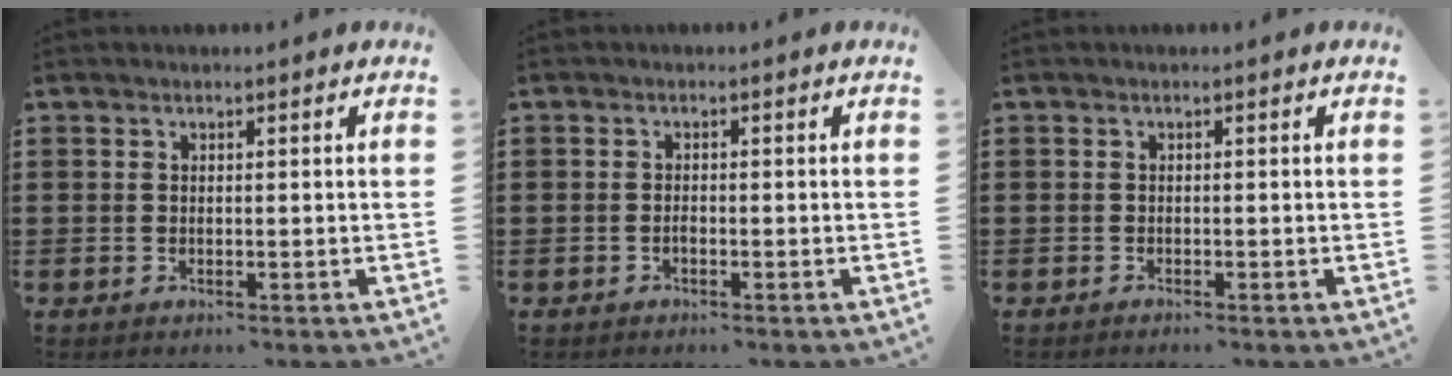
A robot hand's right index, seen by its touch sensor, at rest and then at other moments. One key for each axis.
{"total": 0.7, "fx": -0.5, "fy": 0.4, "fz": 0.4, "tx": -0.008, "ty": -0.002, "tz": -0.010}
{"total": 0.6, "fx": -0.6, "fy": -0.2, "fz": 0.1, "tx": -0.004, "ty": -0.005, "tz": -0.011}